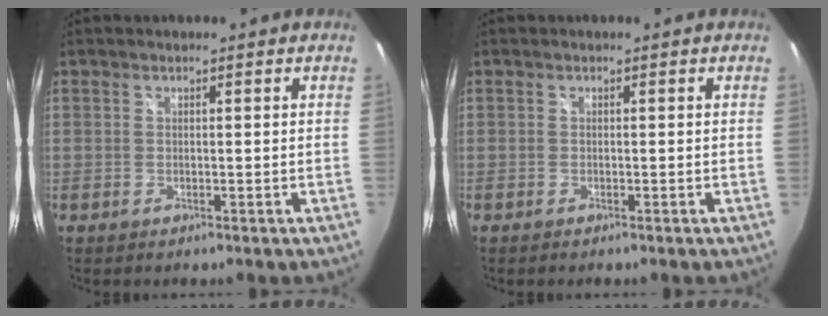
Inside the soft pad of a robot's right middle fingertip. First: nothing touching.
{"total": 0.0}